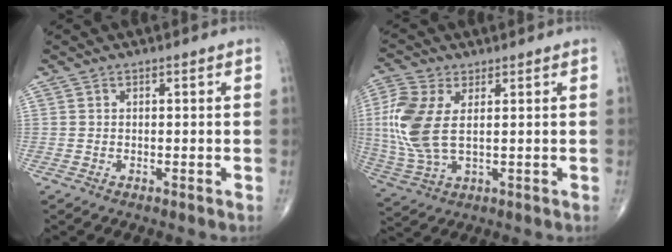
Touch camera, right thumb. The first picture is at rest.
{"total": 12.1, "force": [1.8, 6.2, 10.2], "torque": [-0.255, 0.000, 0.043]}